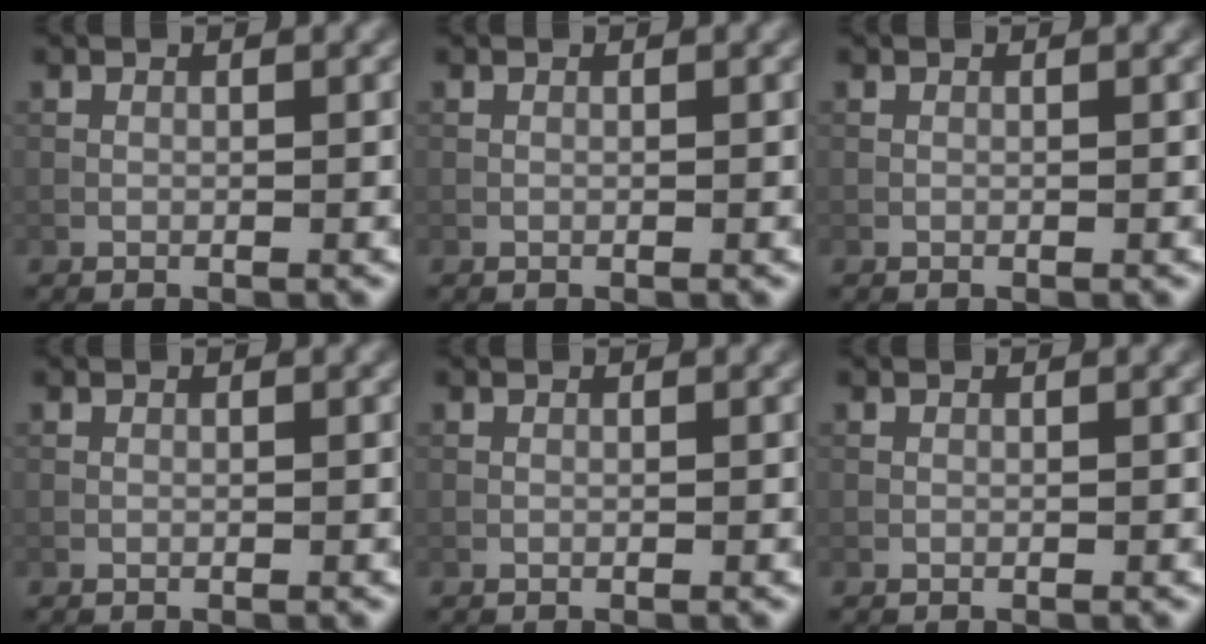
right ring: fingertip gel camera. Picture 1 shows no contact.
{"total": 0.0}
{"total": 0.0}
{"total": 0.0}
{"total": 0.0}
{"total": 0.0}